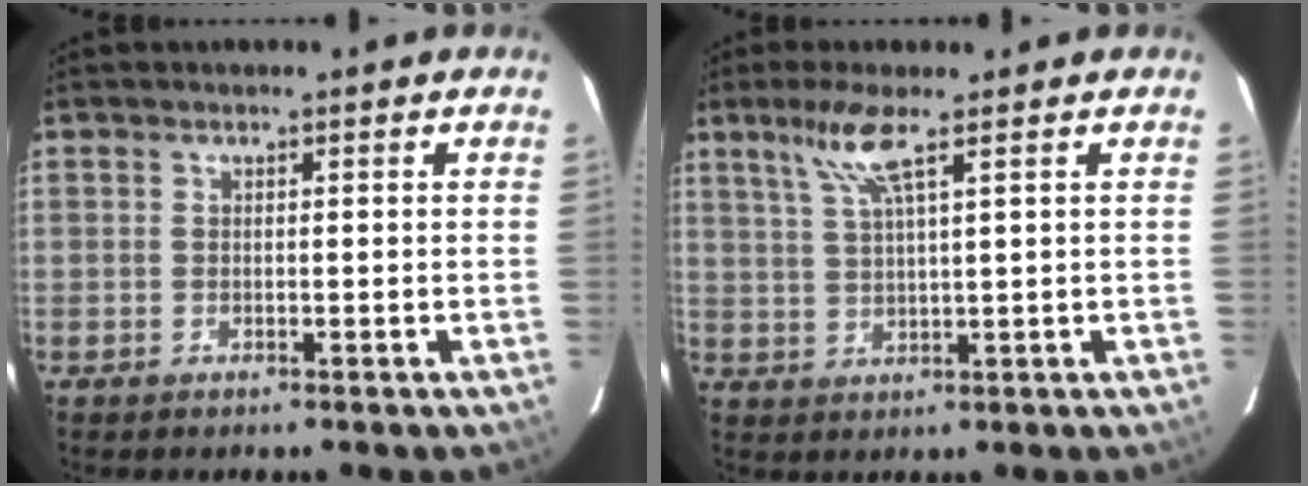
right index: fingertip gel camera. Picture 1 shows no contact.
{"total": 5.5, "force": [3.3, -0.6, 4.4], "torque": [-0.089, 0.000, 0.068]}